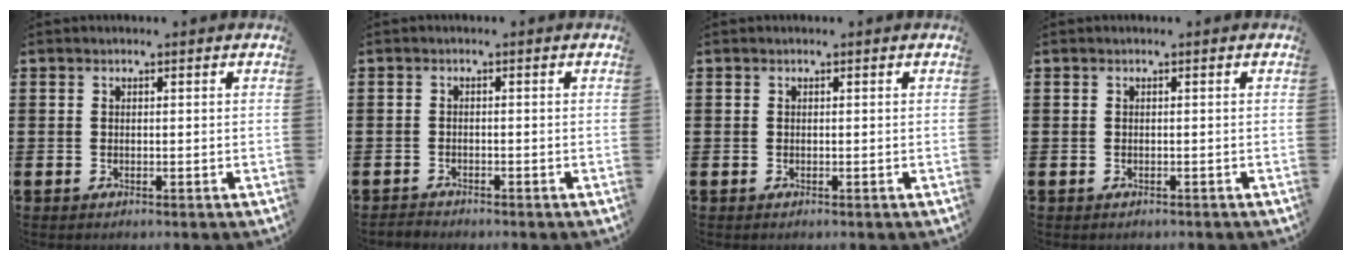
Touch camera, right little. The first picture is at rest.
{"total": 0.9, "force": [-0.9, 0.1, 0.0], "torque": [-0.001, 0.000, -0.018]}
{"total": 0.0}
{"total": 0.0}